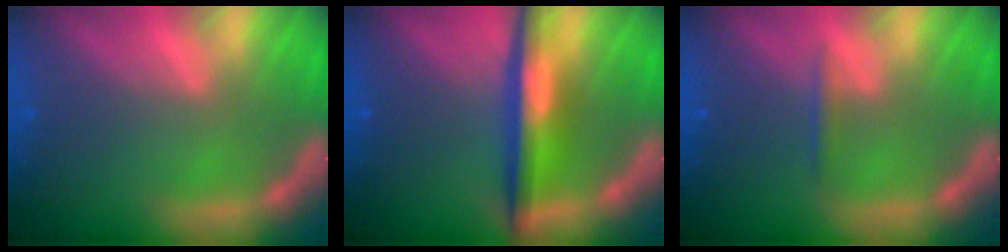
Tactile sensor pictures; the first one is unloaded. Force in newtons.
{"total": 5.5}
{"total": 0.9}